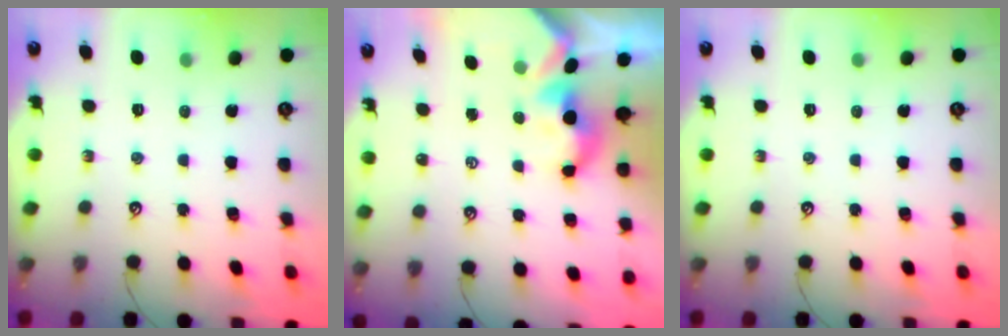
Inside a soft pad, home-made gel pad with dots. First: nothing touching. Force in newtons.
{"total": 1.5, "press": 1.5, "slide": 0.2}
{"total": 0.0}